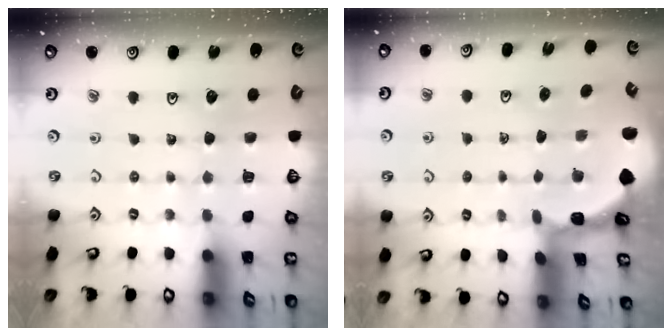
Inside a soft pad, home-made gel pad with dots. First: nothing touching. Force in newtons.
{"total": 1.5, "press": 1.5, "slide": 0.1}